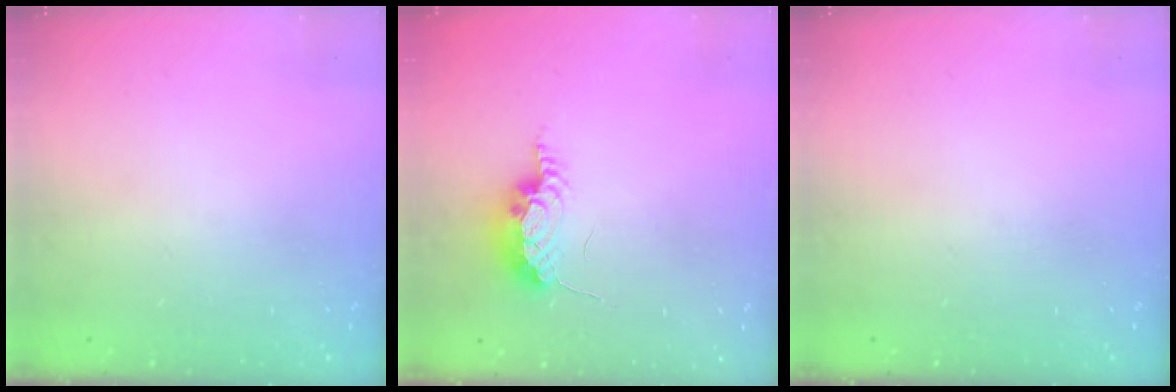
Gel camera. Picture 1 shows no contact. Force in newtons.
{"total": 10.2, "press": 8.4, "slide": 5.8}
{"total": 0.0}